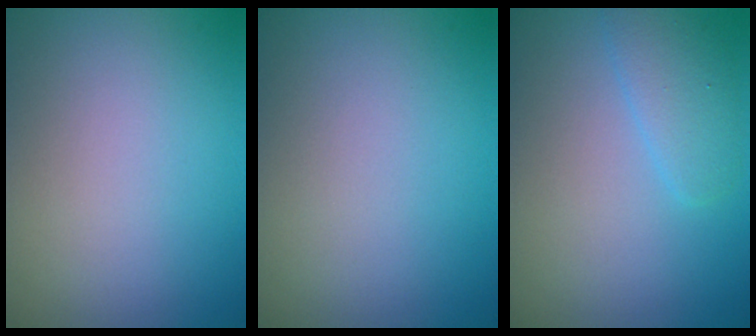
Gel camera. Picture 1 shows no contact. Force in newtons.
{"total": 0.0}
{"total": 2.3, "press": 2.3, "slide": 0.2}